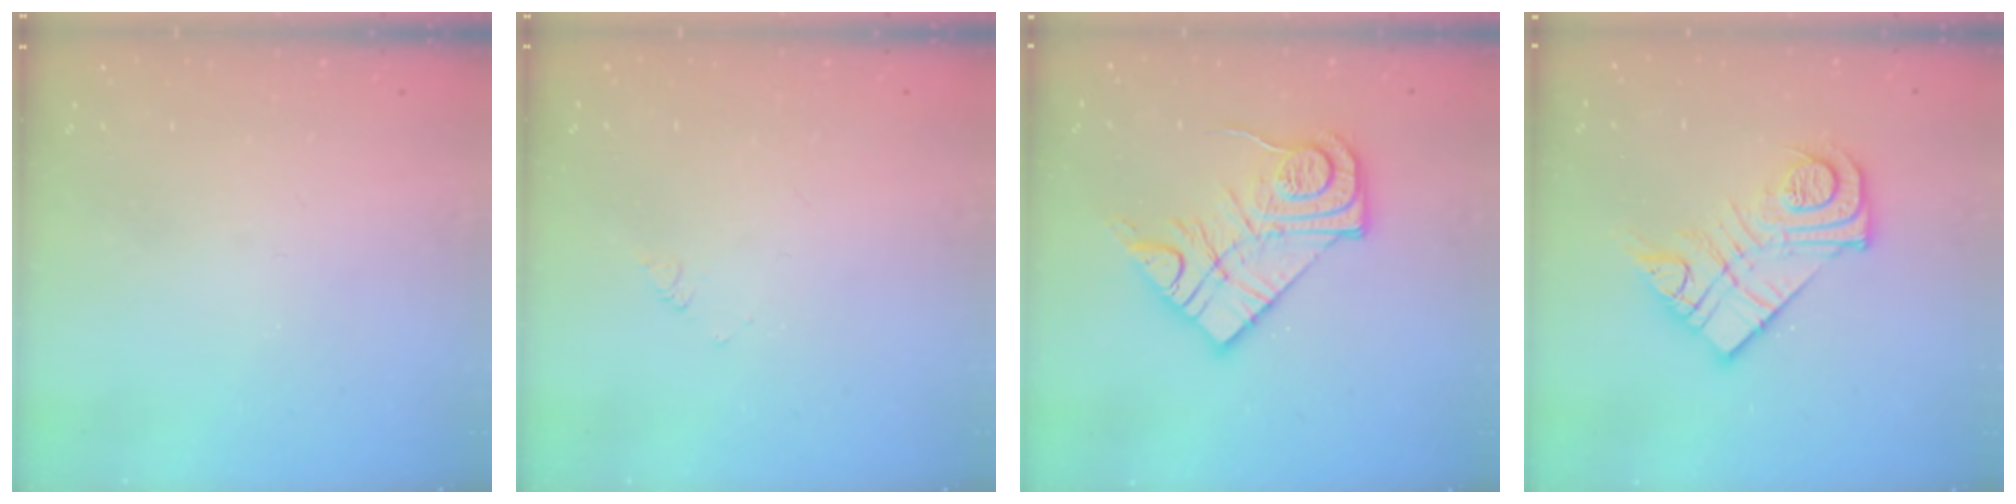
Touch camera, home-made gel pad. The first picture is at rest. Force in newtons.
{"total": 2.2, "press": 2.2, "slide": 0.3}
{"total": 14.3, "press": 14.3, "slide": 1.0}
{"total": 15.3, "press": 15.3, "slide": 1.0}